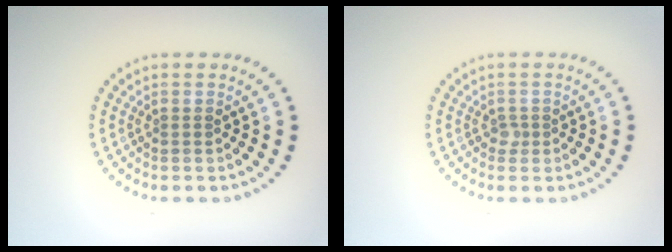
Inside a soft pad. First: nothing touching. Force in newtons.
{"total": 0.8, "press": 0.5, "slide": 0.6}